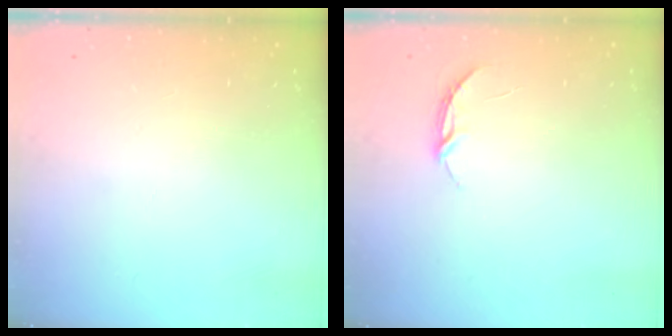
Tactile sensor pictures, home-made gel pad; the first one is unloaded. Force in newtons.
{"total": 3.7, "press": 3.7, "slide": 0.3}